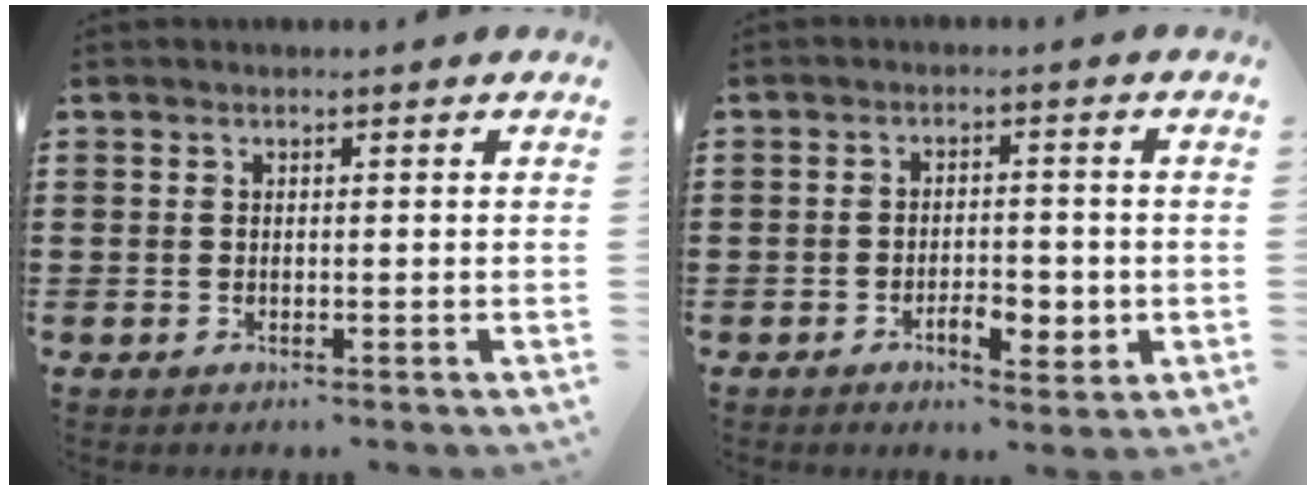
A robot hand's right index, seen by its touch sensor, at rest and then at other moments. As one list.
[{"total": 4.6, "force": [-1.7, 2.3, 3.7], "torque": [-0.043, 0.001, -0.033]}]